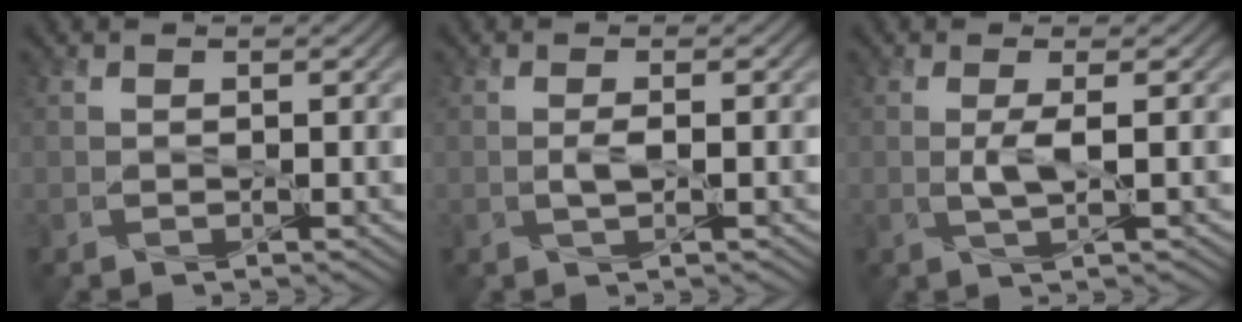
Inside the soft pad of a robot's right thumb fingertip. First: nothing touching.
{"total": 1.5, "force": [-0.1, 0.3, 1.5], "torque": [-0.030, 0.001, -0.002]}
{"total": 2.4, "force": [0.1, 0.3, 2.4], "torque": [-0.050, 0.002, 0.001]}